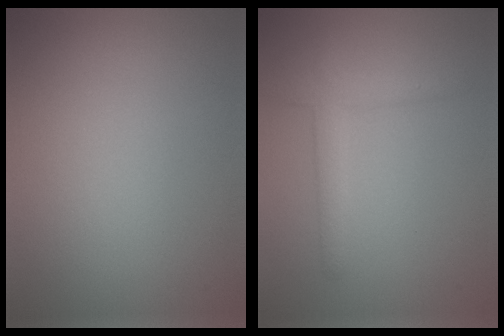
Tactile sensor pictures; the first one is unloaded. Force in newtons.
{"total": 2.1, "press": 2.1, "slide": 0.1}